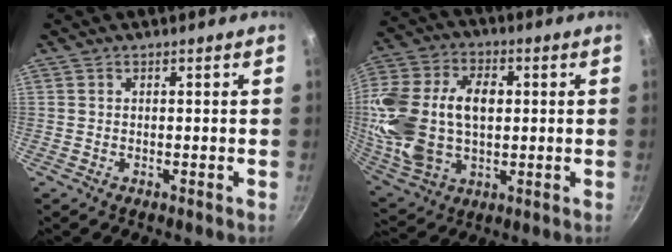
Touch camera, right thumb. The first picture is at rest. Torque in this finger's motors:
{"motor_torque": [2.20, 2.80, 1.93, -0.62, 0.27]}